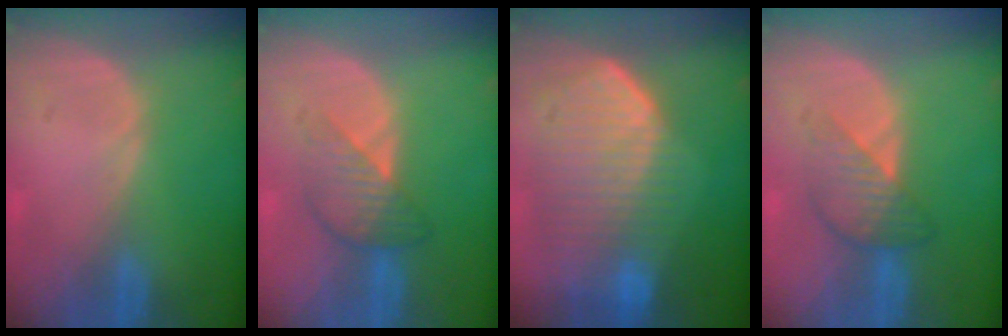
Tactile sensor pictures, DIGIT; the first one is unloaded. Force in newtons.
{"total": 4.6, "press": 4.6, "slide": 0.1}
{"total": 10.7, "press": 9.4, "slide": 5.2}
{"total": 4.6, "press": 4.6, "slide": 0.1}